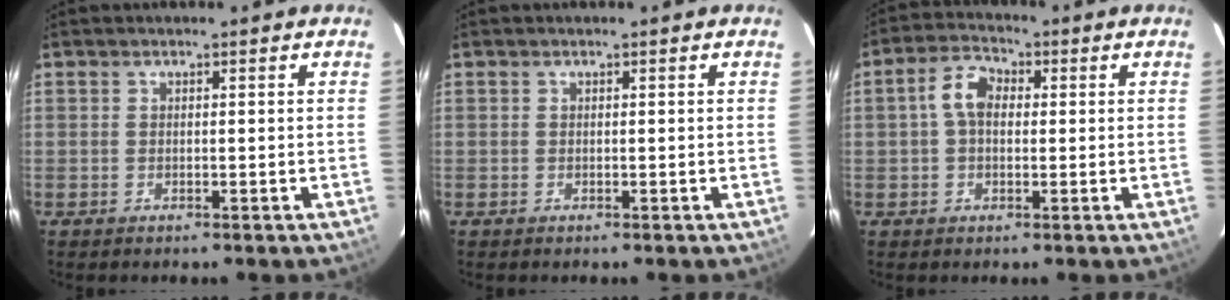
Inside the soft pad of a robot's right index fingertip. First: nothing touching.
{"total": 0.0}
{"total": 5.4, "force": [0.5, 3.7, 4.0], "torque": [-0.079, 0.021, 0.008]}